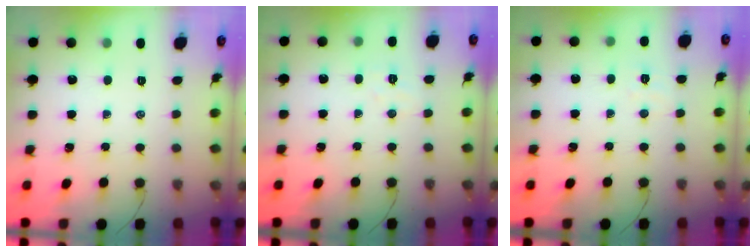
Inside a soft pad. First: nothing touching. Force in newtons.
{"total": 3.8, "press": 3.7, "slide": 0.9}
{"total": 3.4, "press": 3.3, "slide": 1.0}